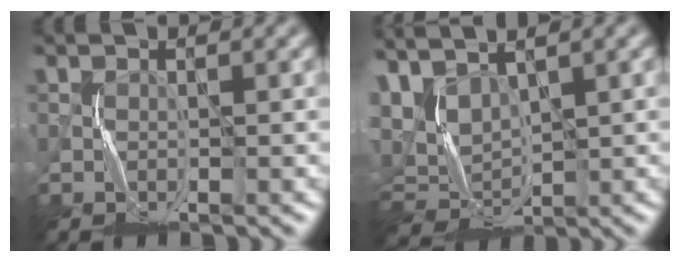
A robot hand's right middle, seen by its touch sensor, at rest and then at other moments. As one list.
[{"total": 3.1, "force": [2.0, 1.8, 1.5], "torque": [-0.045, 0.000, 0.045]}]